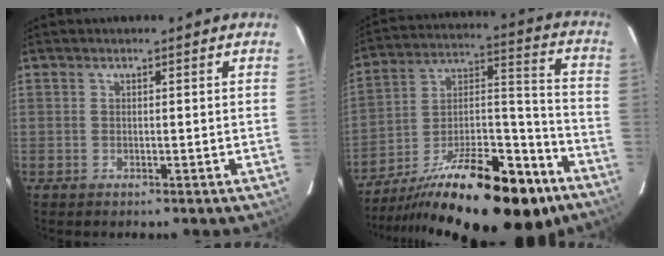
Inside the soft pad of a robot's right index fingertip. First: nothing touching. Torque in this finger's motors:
{"motor_torque": [1.00, -1.14, 1.05, 0.21]}